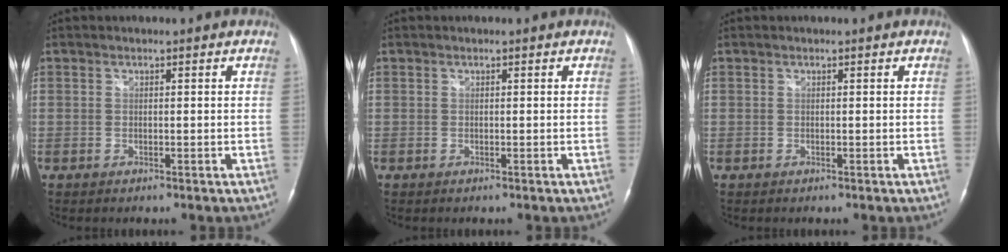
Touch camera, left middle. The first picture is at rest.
{"total": 0.0}
{"total": 0.0}